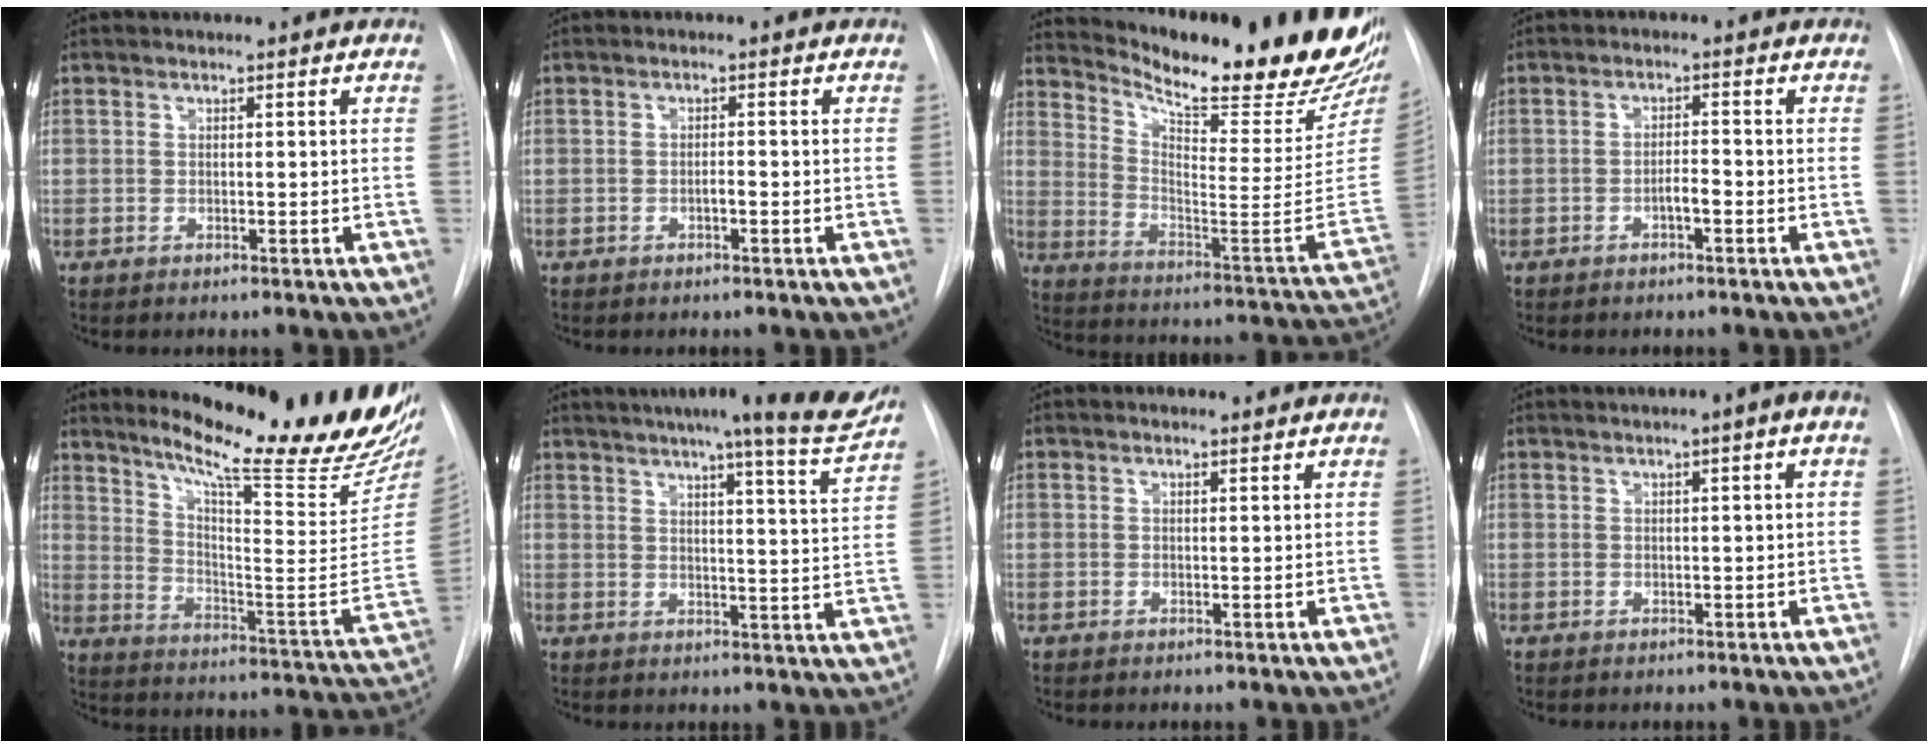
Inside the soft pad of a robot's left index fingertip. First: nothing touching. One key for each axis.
{"total": 0.9, "fx": -0.5, "fy": 0.1, "fz": 0.8, "tx": -0.013, "ty": 0.002, "tz": -0.008}
{"total": 27.6, "fx": 23.5, "fy": 4.7, "fz": 13.6, "tx": -0.218, "ty": -0.086, "tz": 0.312}
{"total": 2.0, "fx": -1.0, "fy": 0.4, "fz": 1.7, "tx": -0.026, "ty": 0.002, "tz": -0.018}
{"total": 25.1, "fx": 21.1, "fy": 1.9, "fz": 13.4, "tx": -0.208, "ty": -0.090, "tz": 0.284}
{"total": 18.0, "fx": 15.9, "fy": -0.7, "fz": 8.4, "tx": -0.123, "ty": -0.047, "tz": 0.191}
{"total": 1.1, "fx": 1.1, "fy": 0.1, "fz": 0.3, "tx": -0.010, "ty": 0.006, "tz": 0.017}
{"total": 2.8, "fx": 1.1, "fy": 0.1, "fz": 2.6, "tx": -0.042, "ty": 0.011, "tz": 0.016}